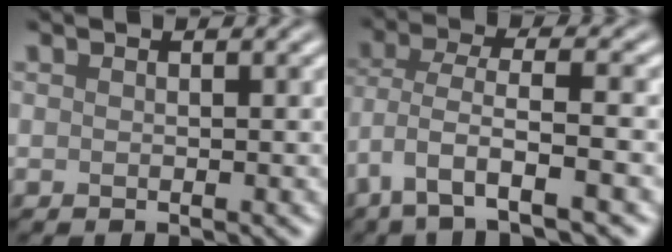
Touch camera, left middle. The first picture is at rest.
{"total": 6.4, "force": [-3.3, 1.6, 5.3], "torque": [-0.106, -0.002, -0.065]}